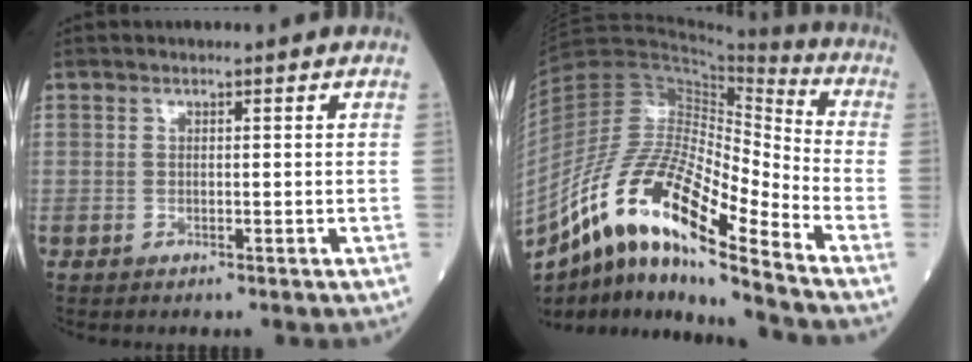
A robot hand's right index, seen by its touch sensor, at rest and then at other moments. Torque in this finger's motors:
{"motor_torque": [1.08, -1.06, 0.48, 0.21]}